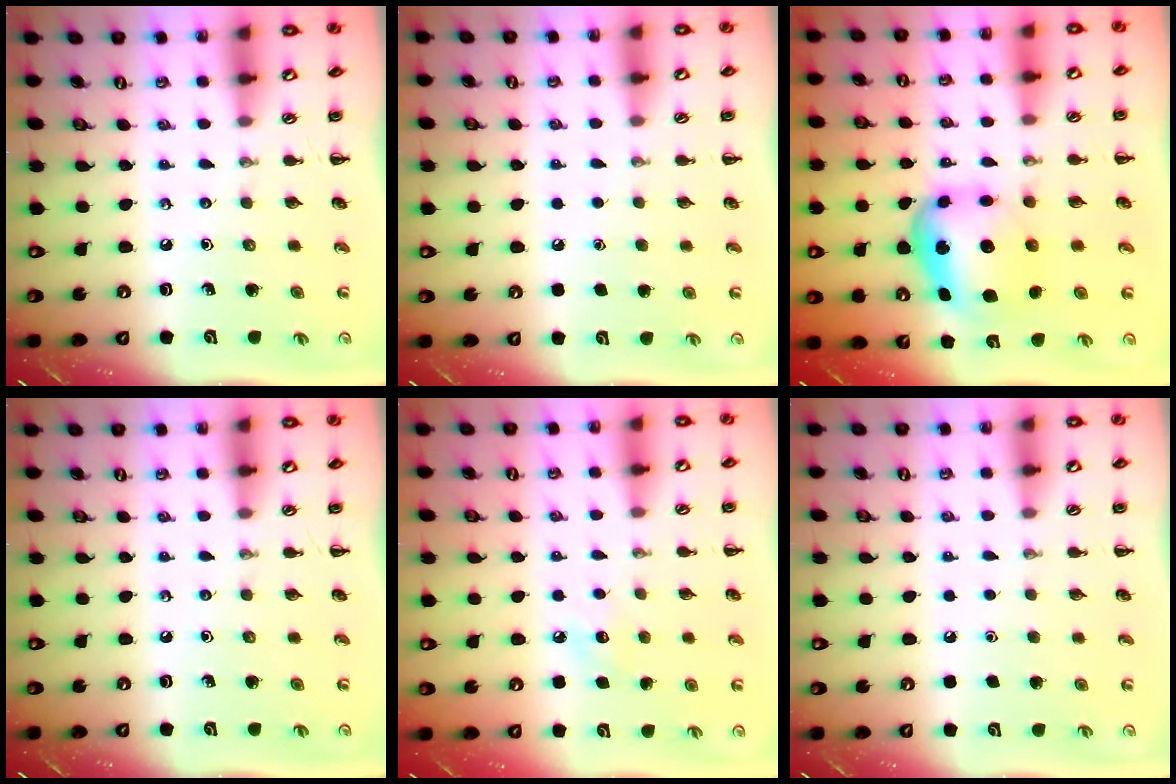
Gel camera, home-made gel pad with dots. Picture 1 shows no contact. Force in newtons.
{"total": 1.9, "press": 1.9, "slide": 0.2}
{"total": 7.0, "press": 6.8, "slide": 1.5}
{"total": 0.0}
{"total": 6.7, "press": 6.5, "slide": 1.7}
{"total": 1.8, "press": 1.8, "slide": 0.1}